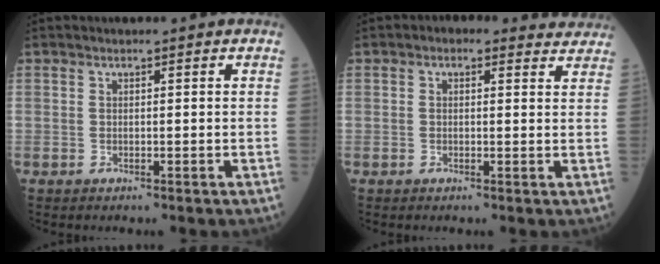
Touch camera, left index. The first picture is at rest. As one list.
[{"total": 5.1, "force": [3.9, 2.8, 1.6], "torque": [-0.003, 0.016, 0.027]}]